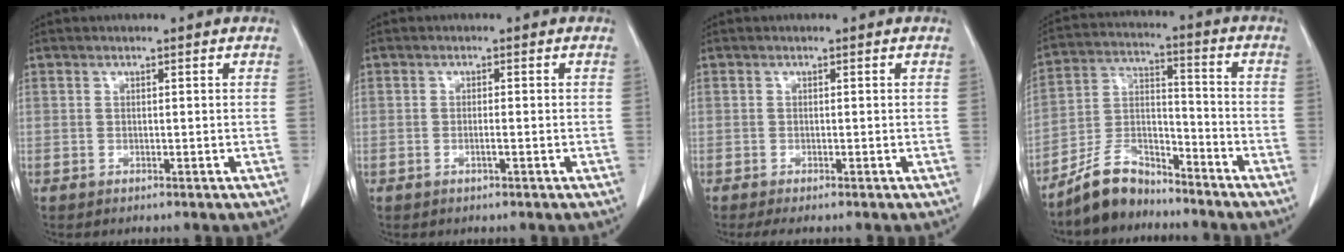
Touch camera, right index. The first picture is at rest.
{"total": 0.8, "force": [-0.3, -0.1, 0.8], "torque": [-0.017, 0.000, -0.004]}
{"total": 2.3, "force": [-1.9, 0.2, 1.4], "torque": [-0.015, -0.002, -0.025]}
{"total": 8.9, "force": [-8.0, 2.8, 2.7], "torque": [-0.056, 0.014, -0.149]}